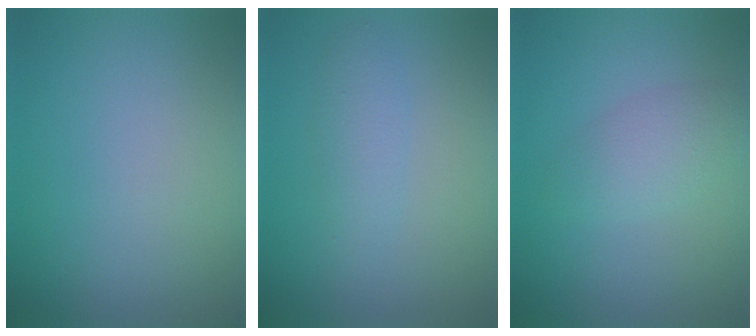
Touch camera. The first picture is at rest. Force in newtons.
{"total": 2.0, "press": 2.0, "slide": 0.0}
{"total": 2.7, "press": 2.7, "slide": 0.1}